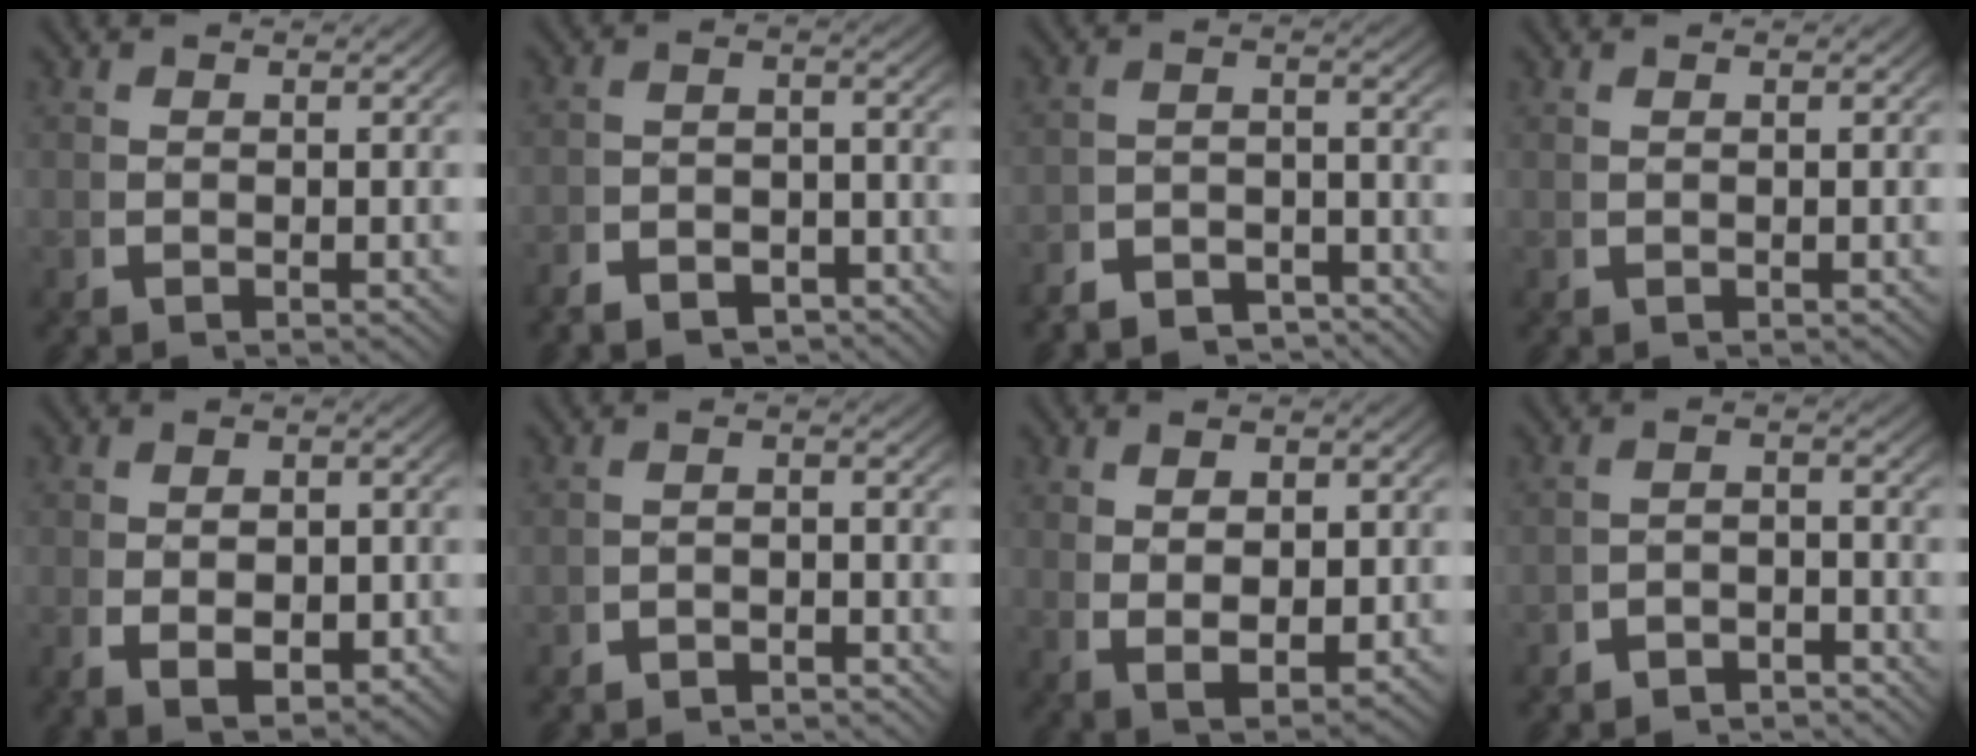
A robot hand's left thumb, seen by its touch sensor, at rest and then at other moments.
{"total": 3.5, "force": [-3.1, 1.3, 0.9], "torque": [-0.001, -0.011, -0.057]}
{"total": 4.9, "force": [-4.4, 1.7, 1.1], "torque": [-0.006, -0.021, -0.076]}
{"total": 0.5, "force": [0.3, -0.3, 0.3], "torque": [-0.010, 0.001, 0.008]}
{"total": 4.9, "force": [-0.8, 3.1, 3.7], "torque": [-0.062, -0.018, -0.005]}
{"total": 2.6, "force": [-2.5, 0.5, 0.3], "torque": [0.000, -0.009, -0.043]}
{"total": 6.0, "force": [-0.2, 3.6, 4.7], "torque": [-0.102, -0.025, 0.015]}
{"total": 3.5, "force": [-3.4, 0.8, 0.6], "torque": [-0.001, -0.009, -0.058]}